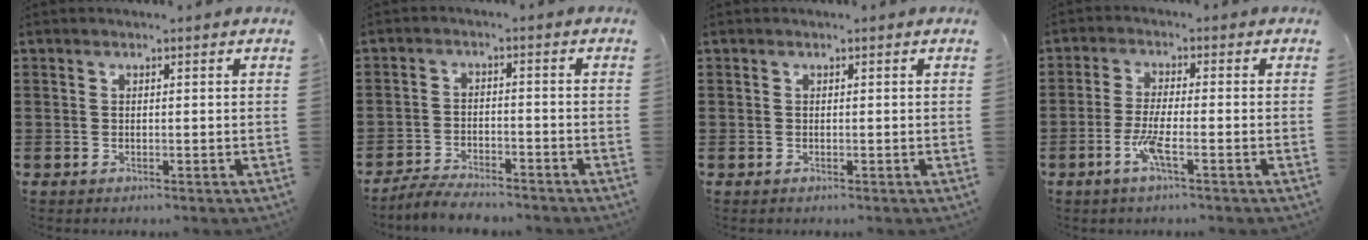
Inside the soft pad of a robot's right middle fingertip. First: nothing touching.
{"total": 3.8, "force": [-3.7, 0.4, 0.8], "torque": [-0.016, 0.008, -0.078]}
{"total": 0.0}
{"total": 4.5, "force": [-2.0, 0.5, 3.9], "torque": [-0.089, -0.007, -0.043]}